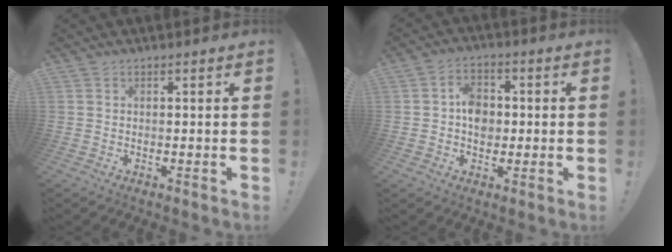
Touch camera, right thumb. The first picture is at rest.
{"total": 7.6, "force": [-0.1, 6.1, 4.6], "torque": [-0.056, 0.009, -0.001]}